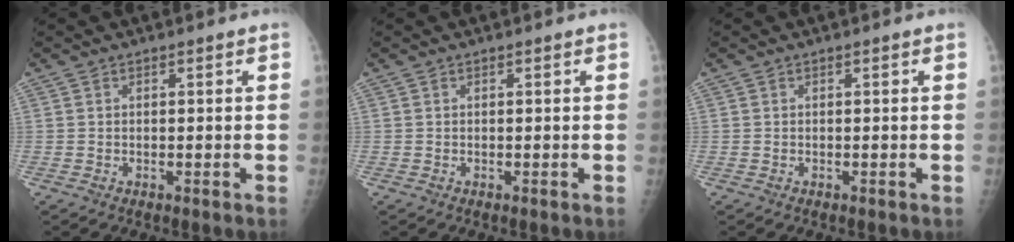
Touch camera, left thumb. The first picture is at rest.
{"total": 0.0}
{"total": 0.0}